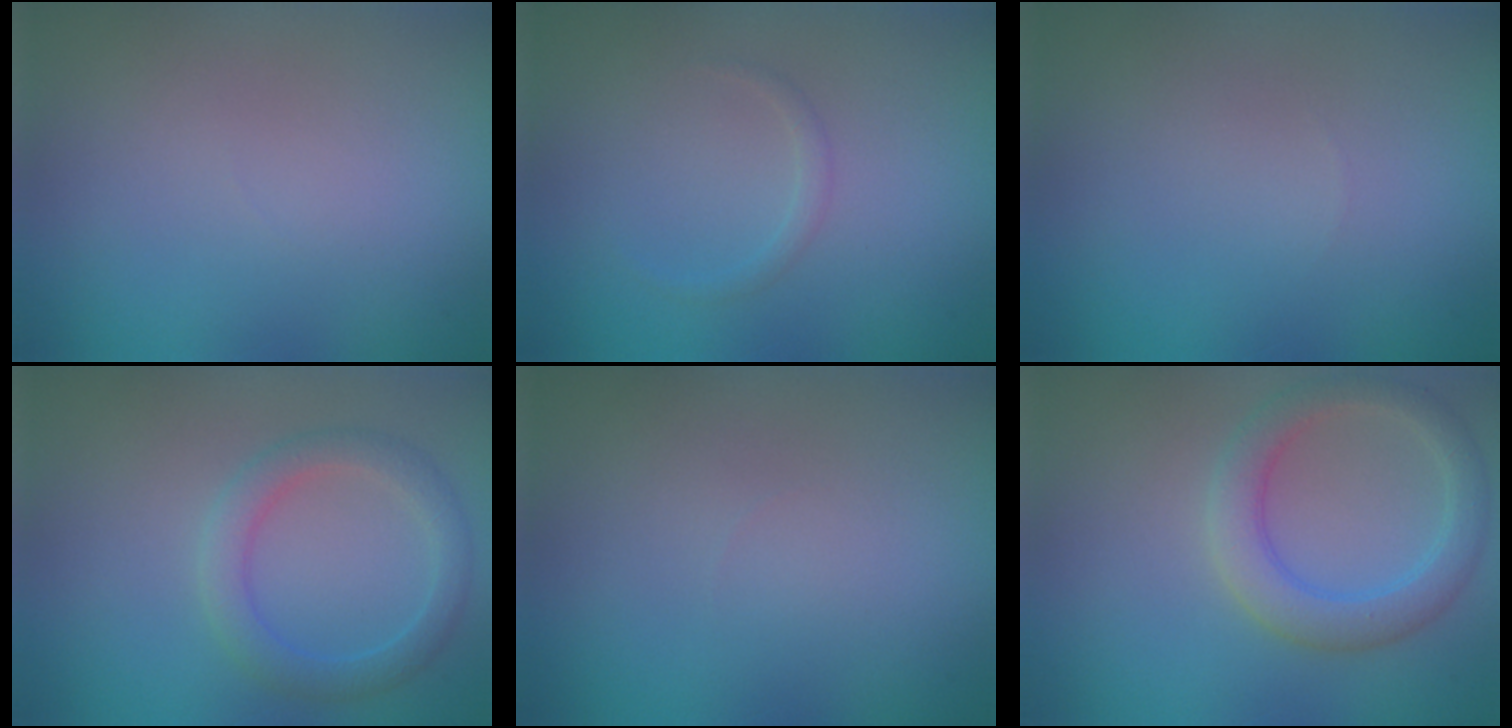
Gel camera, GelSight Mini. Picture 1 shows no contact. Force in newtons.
{"total": 0.8, "press": 0.8, "slide": 0.1}
{"total": 0.0}
{"total": 2.8, "press": 2.8, "slide": 0.1}
{"total": 0.0}
{"total": 3.9, "press": 3.8, "slide": 0.5}